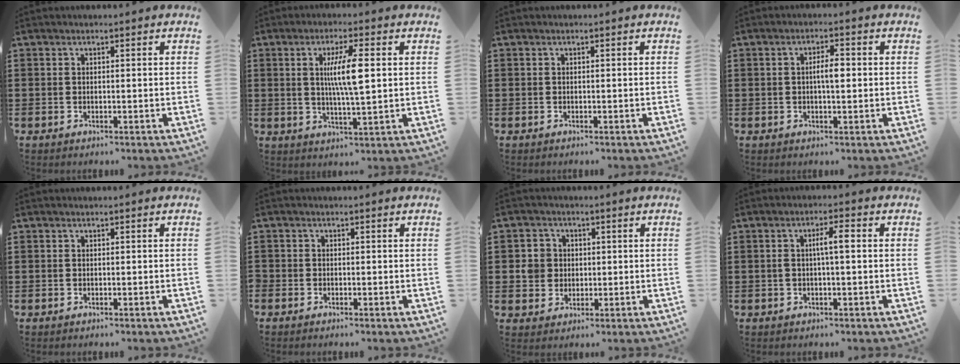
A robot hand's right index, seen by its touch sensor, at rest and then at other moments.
{"total": 7.4, "force": [1.3, 1.0, 7.2], "torque": [-0.143, -0.002, 0.015]}
{"total": 0.0}
{"total": 3.2, "force": [0.1, 0.9, 3.0], "torque": [-0.057, 0.001, -0.001]}
{"total": 0.0}
{"total": 0.7, "force": [-0.6, 0.3, 0.1], "torque": [-0.003, 0.001, -0.014]}
{"total": 4.3, "force": [0.2, 4.1, 1.4], "torque": [-0.042, 0.013, 0.003]}
{"total": 3.3, "force": [0.0, 0.5, 3.2], "torque": [-0.061, 0.005, -0.003]}